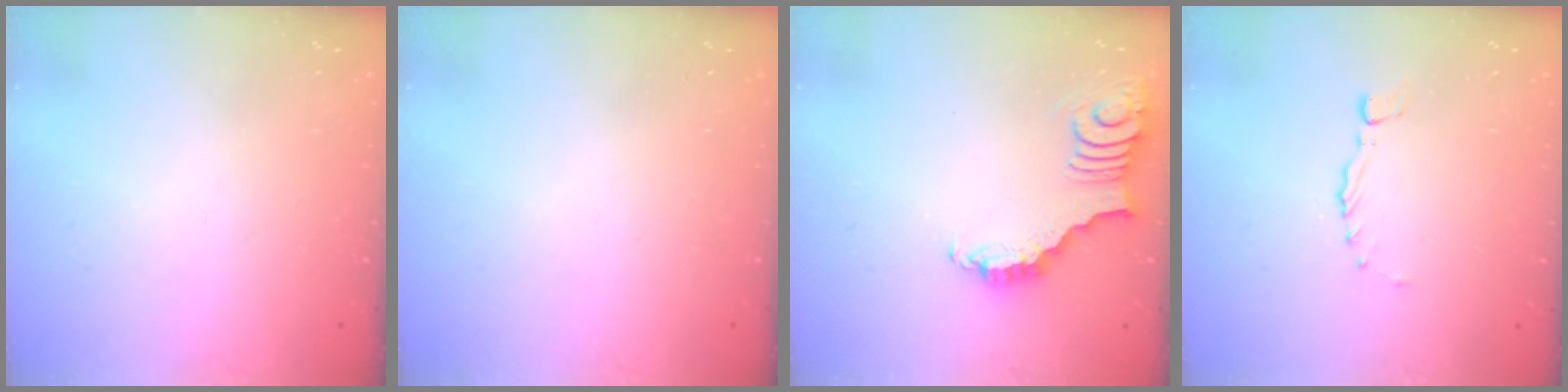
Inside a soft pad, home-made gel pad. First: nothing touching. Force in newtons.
{"total": 0.0}
{"total": 3.8, "press": 3.7, "slide": 0.5}
{"total": 0.0}